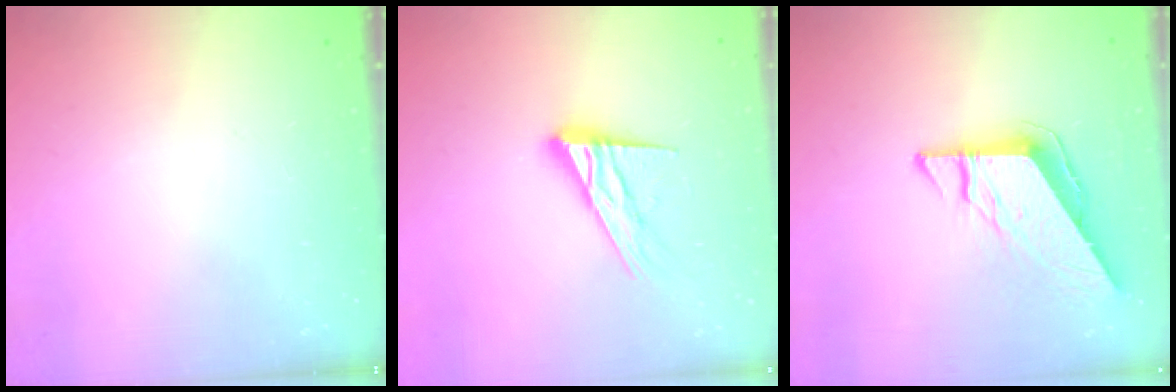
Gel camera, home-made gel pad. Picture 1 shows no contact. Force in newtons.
{"total": 14.6, "press": 14.5, "slide": 1.1}
{"total": 8.6, "press": 8.5, "slide": 0.9}